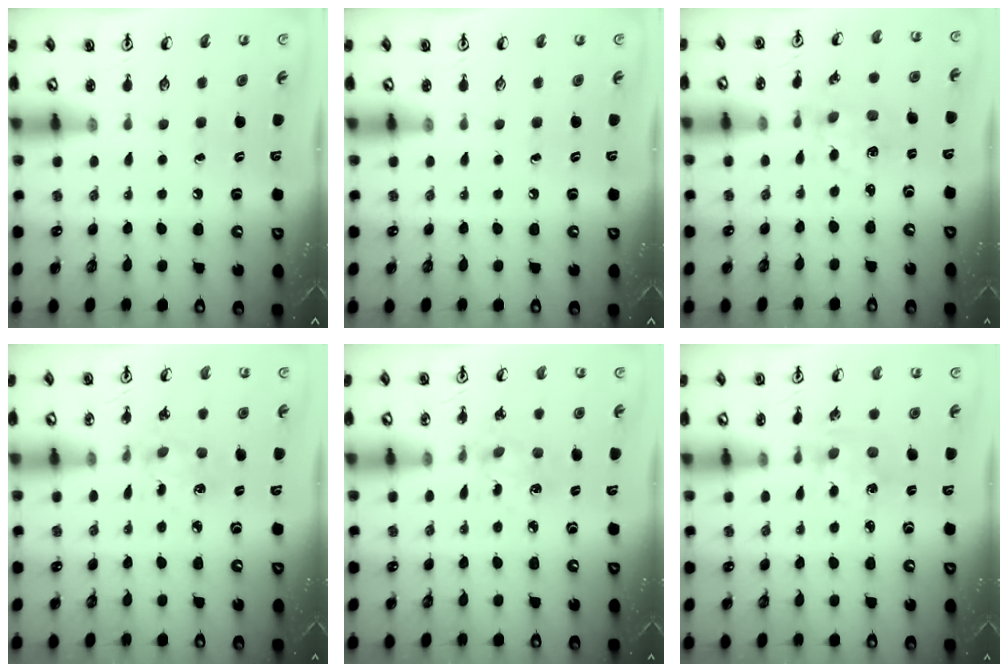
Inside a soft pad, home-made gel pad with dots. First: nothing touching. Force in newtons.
{"total": 0.0}
{"total": 2.4, "press": 2.4, "slide": 0.4}
{"total": 2.5, "press": 2.4, "slide": 0.6}
{"total": 2.5, "press": 2.4, "slide": 0.6}
{"total": 1.7, "press": 1.7, "slide": 0.3}